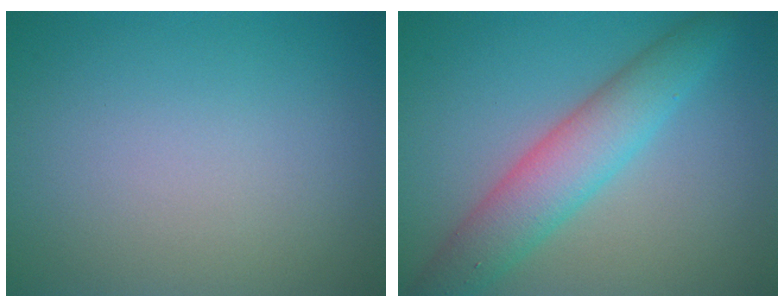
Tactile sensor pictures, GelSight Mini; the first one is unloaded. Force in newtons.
{"total": 5.5, "press": 5.5, "slide": 0.4}